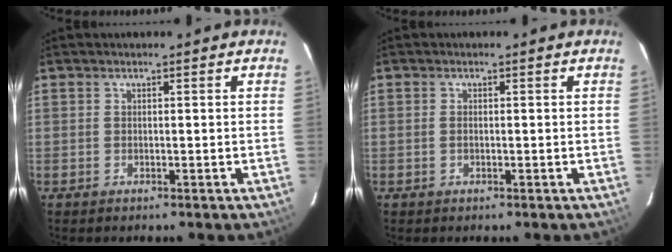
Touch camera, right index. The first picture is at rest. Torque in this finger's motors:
{"motor_torque": [-0.19, 0.11, -0.04, 0.00]}